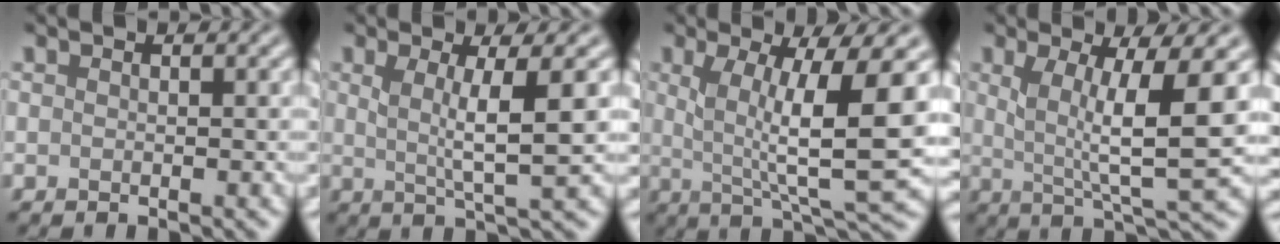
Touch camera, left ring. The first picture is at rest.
{"total": 4.9, "force": [0.8, 0.9, 4.7], "torque": [-0.079, -0.001, 0.013]}
{"total": 9.7, "force": [1.6, 2.0, 9.4], "torque": [-0.147, -0.011, 0.030]}
{"total": 7.5, "force": [1.4, 1.5, 7.2], "torque": [-0.120, -0.010, 0.028]}